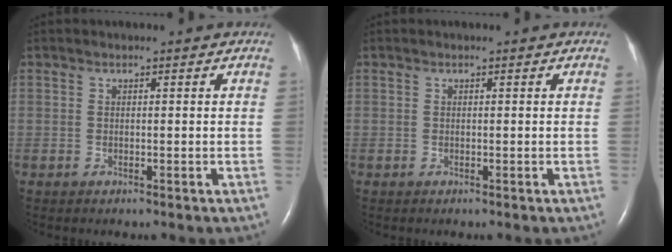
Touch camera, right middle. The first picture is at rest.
{"total": 0.0}